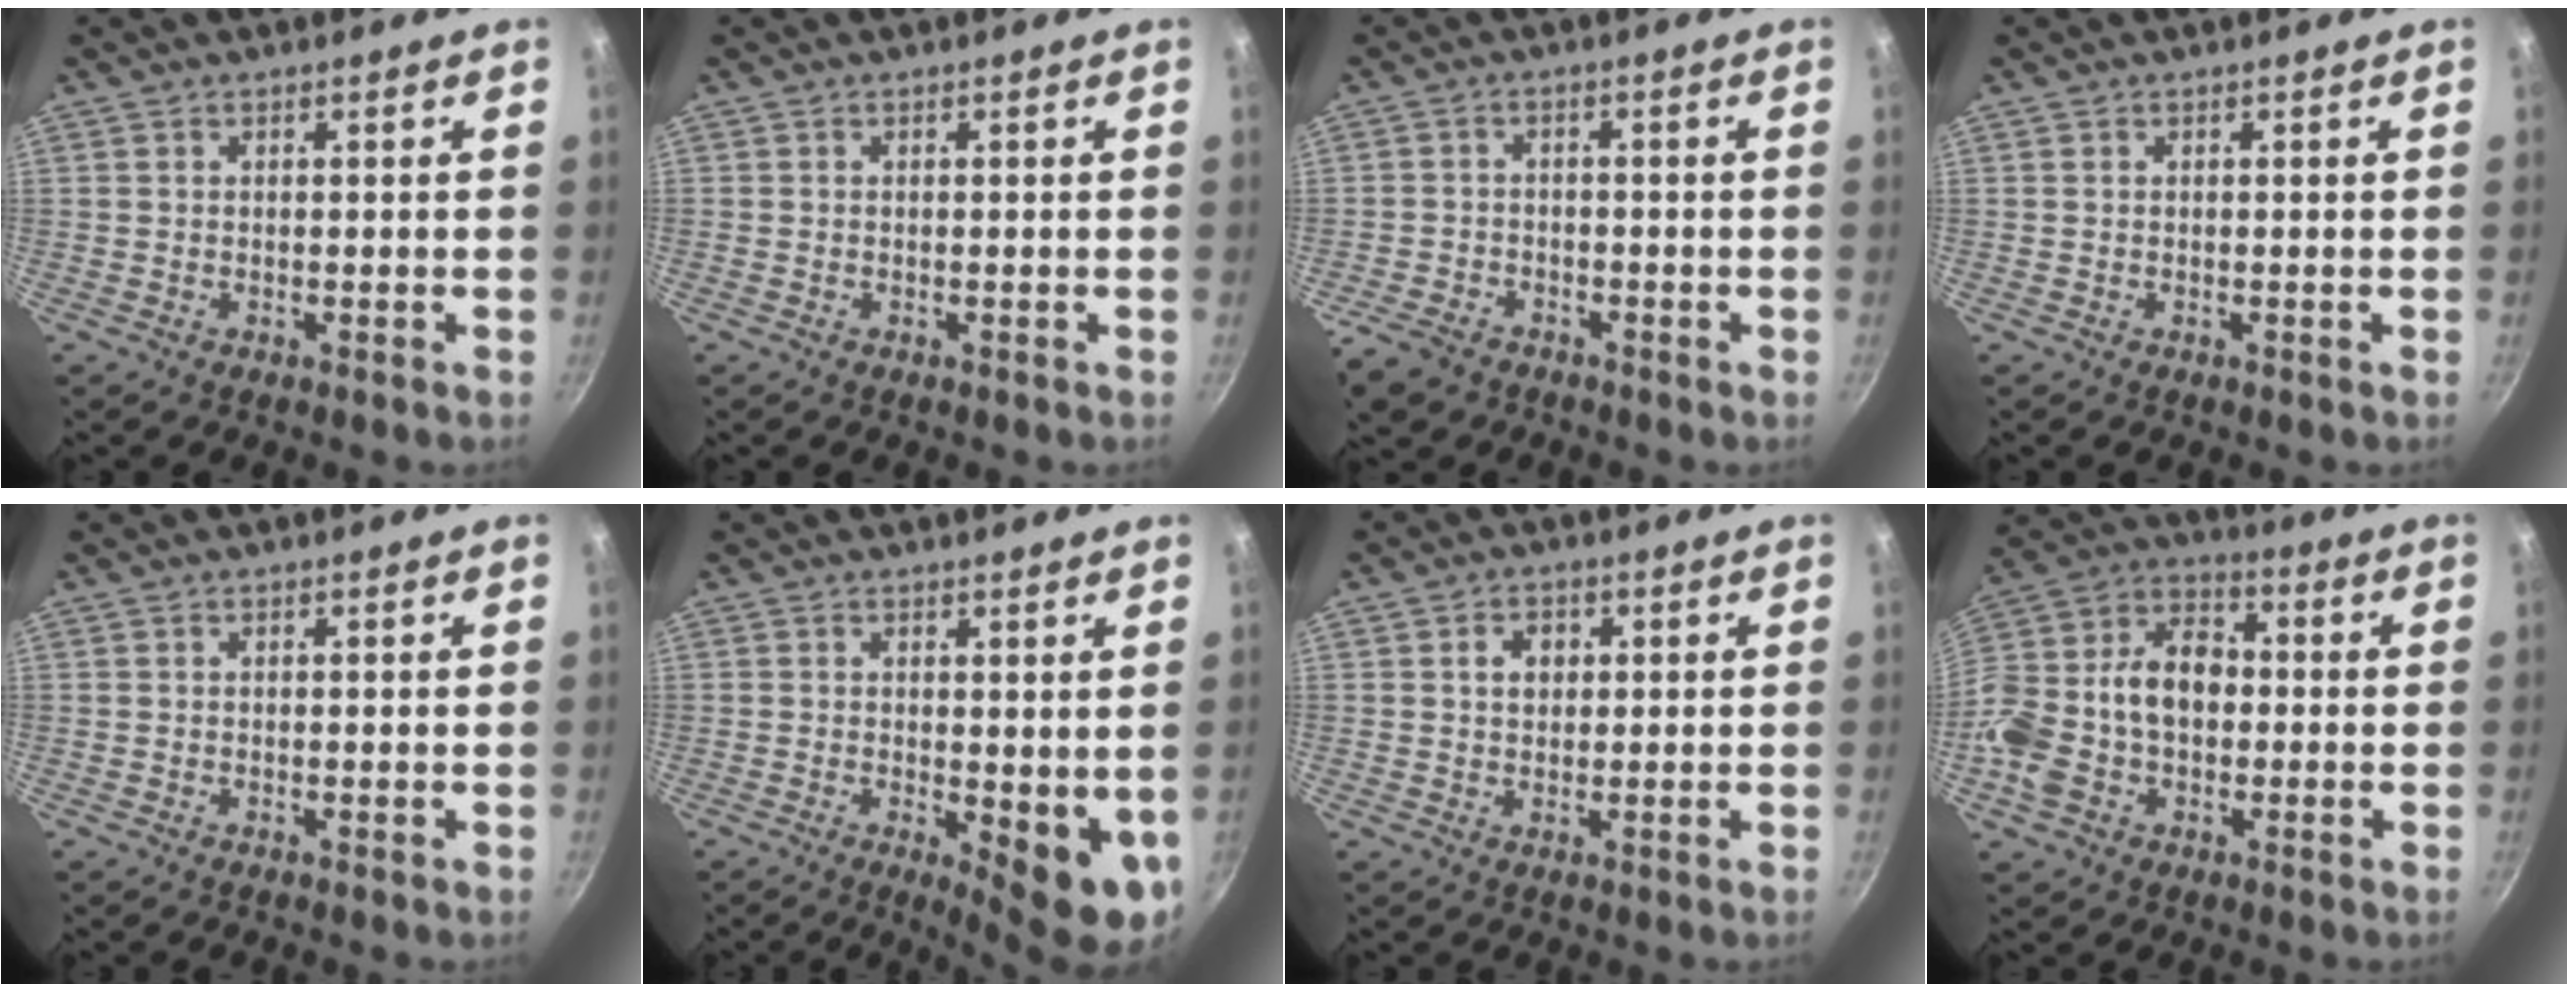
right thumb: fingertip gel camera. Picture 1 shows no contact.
{"total": 0.0}
{"total": 6.4, "force": [-4.4, 4.0, 2.5], "torque": [-0.059, 0.028, -0.082]}
{"total": 0.0}
{"total": 0.0}
{"total": 8.2, "force": [0.0, 3.2, 7.6], "torque": [-0.079, -0.013, 0.008]}
{"total": 3.6, "force": [0.9, 2.8, 2.1], "torque": [-0.015, 0.004, 0.012]}
{"total": 18.9, "force": [-1.6, 13.5, 13.2], "torque": [-0.233, 0.056, -0.040]}